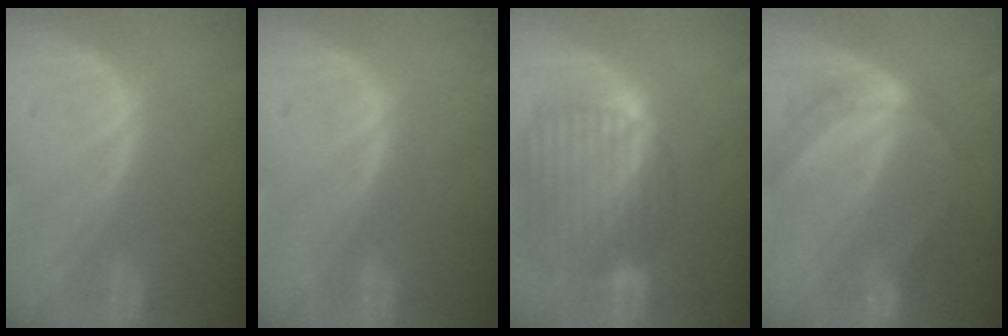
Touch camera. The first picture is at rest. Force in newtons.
{"total": 0.0}
{"total": 10.4, "press": 8.8, "slide": 5.5}
{"total": 6.2, "press": 5.3, "slide": 3.2}